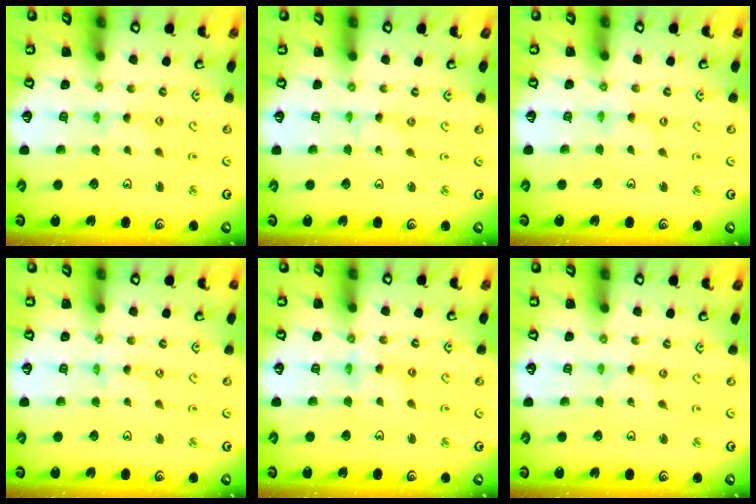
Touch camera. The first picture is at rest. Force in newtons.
{"total": 0.0}
{"total": 0.0}
{"total": 0.8, "press": 0.8, "slide": 0.2}
{"total": 5.0, "press": 5.0, "slide": 0.4}
{"total": 0.0}